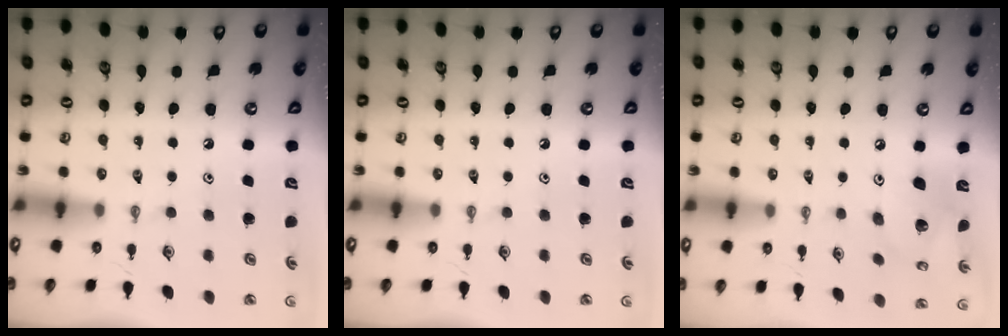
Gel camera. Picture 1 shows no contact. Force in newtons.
{"total": 0.0}
{"total": 13.4, "press": 13.1, "slide": 3.0}